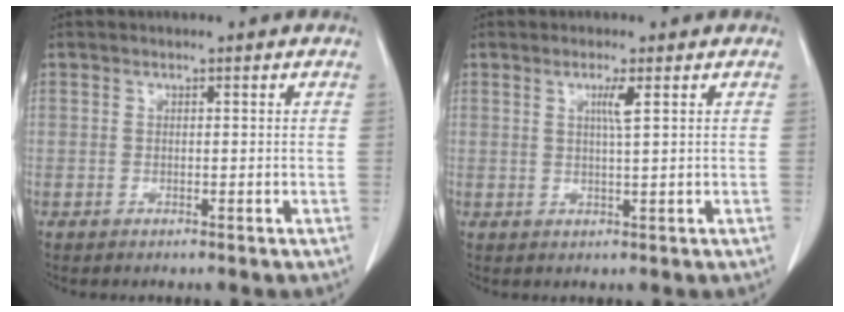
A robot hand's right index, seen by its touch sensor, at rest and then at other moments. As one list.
[{"total": 2.4, "force": [0.9, -0.4, 2.1], "torque": [-0.041, -0.003, 0.017]}]